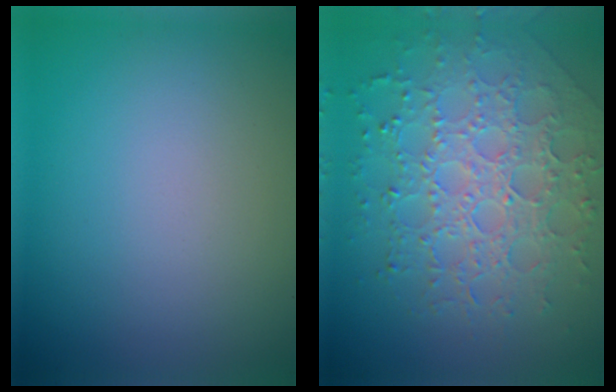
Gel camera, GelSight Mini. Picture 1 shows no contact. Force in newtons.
{"total": 7.6, "press": 5.4, "slide": 5.3}